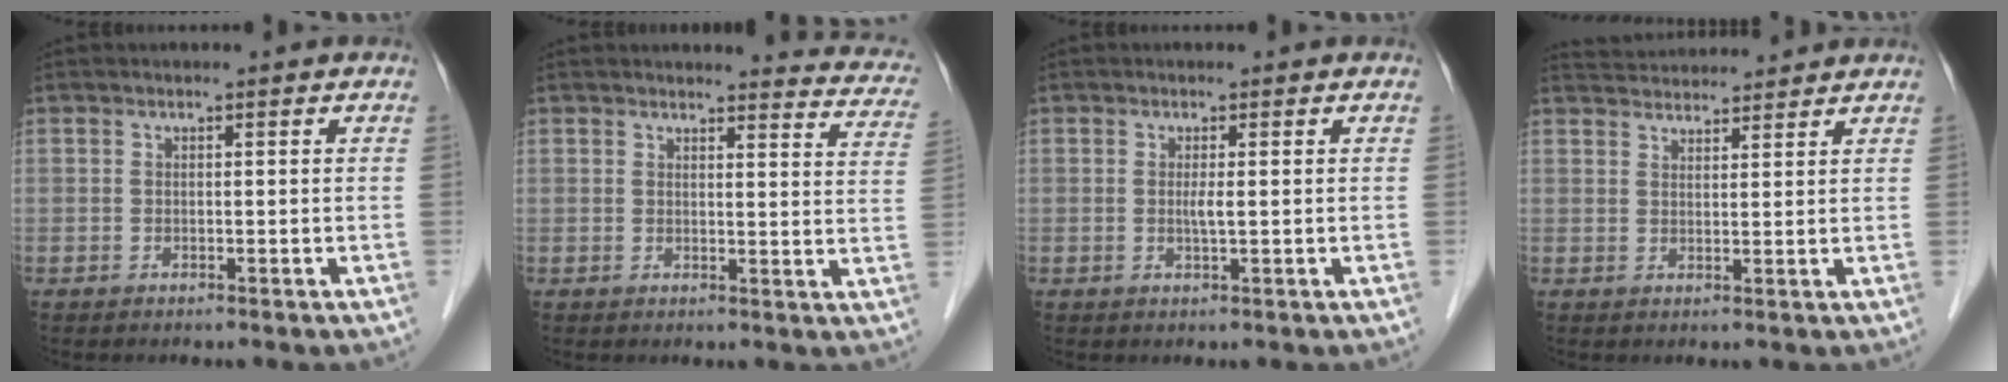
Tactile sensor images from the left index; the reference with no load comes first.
{"total": 9.7, "force": [9.3, 1.4, 2.0], "torque": [0.004, -0.053, 0.071]}
{"total": 1.4, "force": [0.1, -0.1, 1.4], "torque": [-0.032, -0.001, 0.002]}
{"total": 7.8, "force": [7.7, 0.8, 1.4], "torque": [-0.027, 0.033, 0.115]}